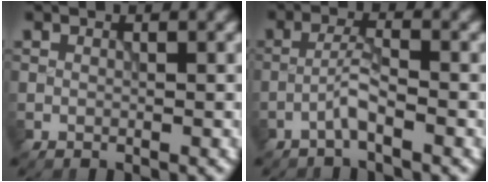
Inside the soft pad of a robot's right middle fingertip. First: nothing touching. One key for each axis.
{"total": 2.1, "fx": -1.3, "fy": 0.1, "fz": 1.6, "tx": -0.032, "ty": 0.010, "tz": -0.032}